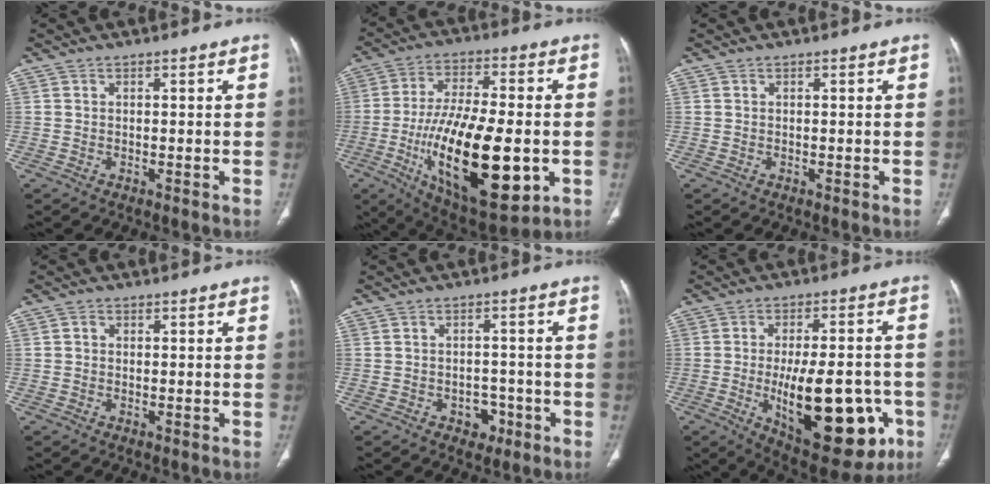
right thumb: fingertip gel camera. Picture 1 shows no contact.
{"total": 25.8, "force": [-5.6, 10.5, 22.9], "torque": [-0.412, -0.010, -0.075]}
{"total": 0.0}
{"total": 1.0, "force": [0.1, 0.9, 0.4], "torque": [-0.004, 0.002, 0.000]}
{"total": 3.9, "force": [-1.9, 2.9, 1.7], "torque": [-0.002, 0.016, -0.021]}
{"total": 23.1, "force": [-6.2, 10.1, 19.8], "torque": [-0.257, 0.008, -0.065]}